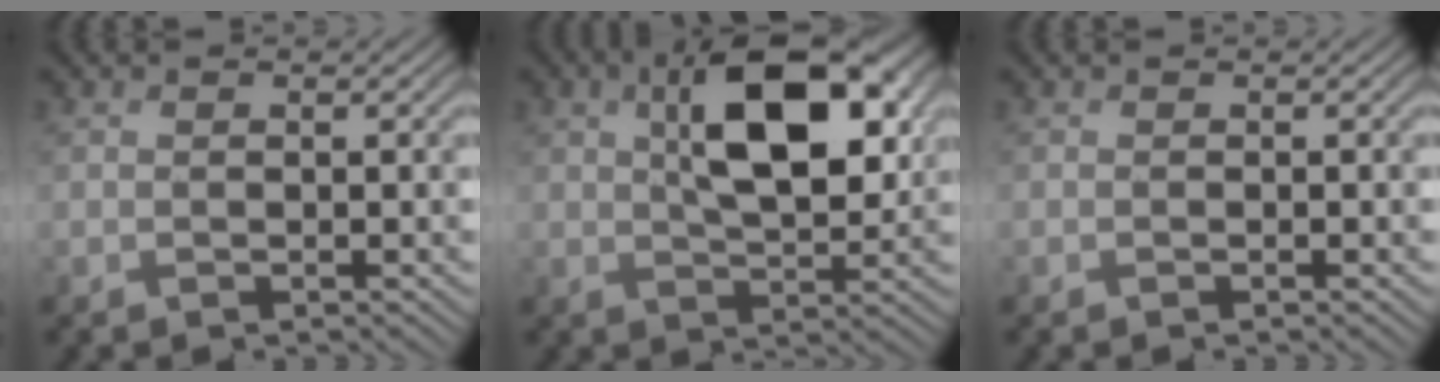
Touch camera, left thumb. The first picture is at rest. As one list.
[{"total": 11.7, "force": [3.5, 5.8, 9.5], "torque": [-0.157, 0.007, 0.055]}, {"total": 0.0}]